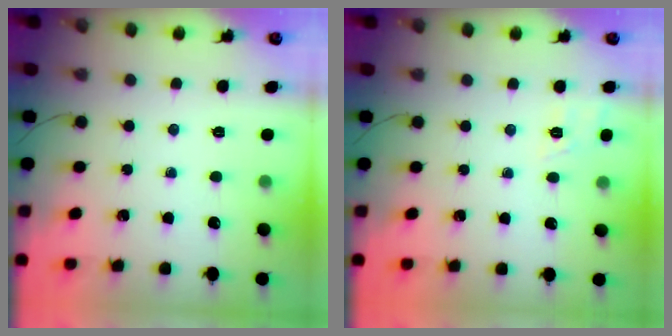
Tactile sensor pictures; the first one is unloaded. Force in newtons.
{"total": 2.8, "press": 2.2, "slide": 1.7}